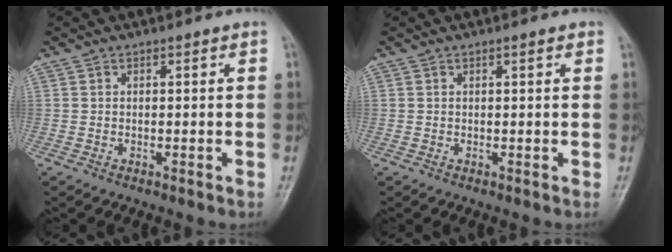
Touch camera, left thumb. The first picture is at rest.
{"total": 0.9, "force": [0.5, 0.2, 0.7], "torque": [-0.008, 0.001, 0.005]}